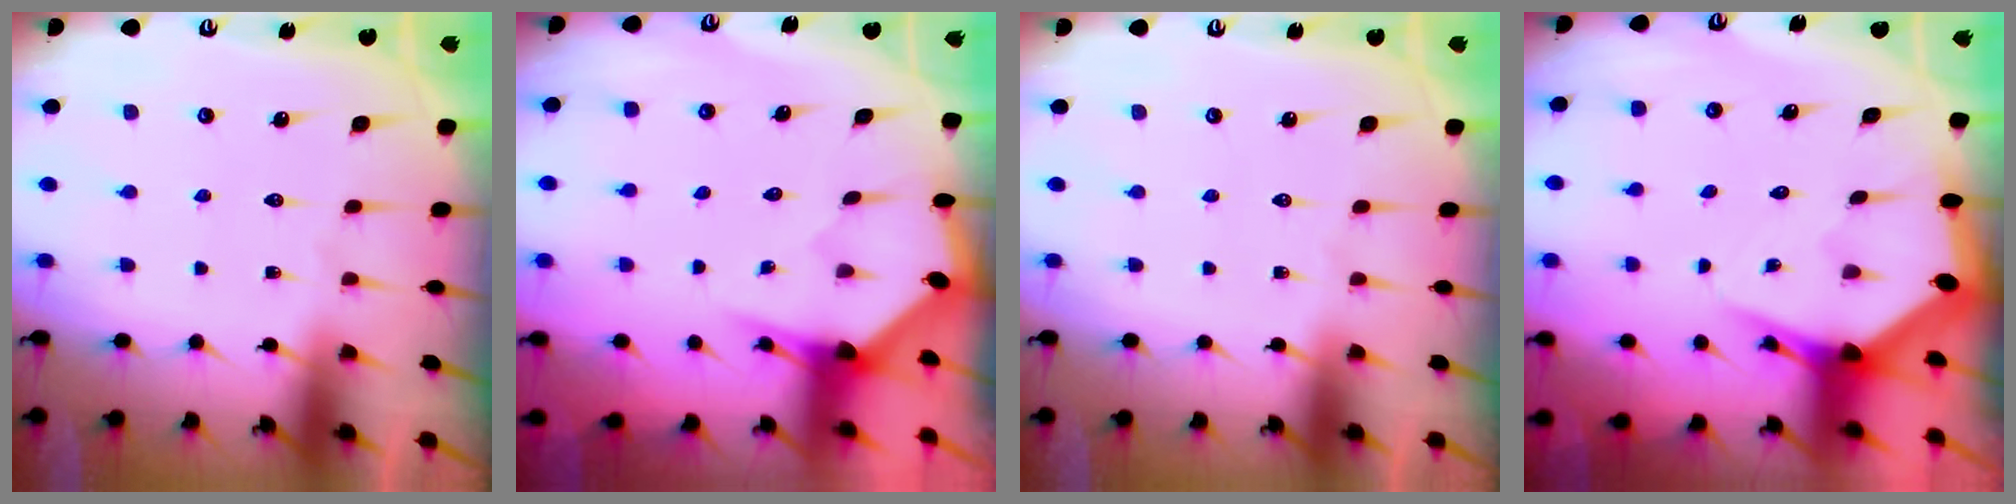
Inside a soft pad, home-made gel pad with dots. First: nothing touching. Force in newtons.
{"total": 2.7, "press": 2.7, "slide": 0.2}
{"total": 0.0}
{"total": 3.8, "press": 3.8, "slide": 0.5}